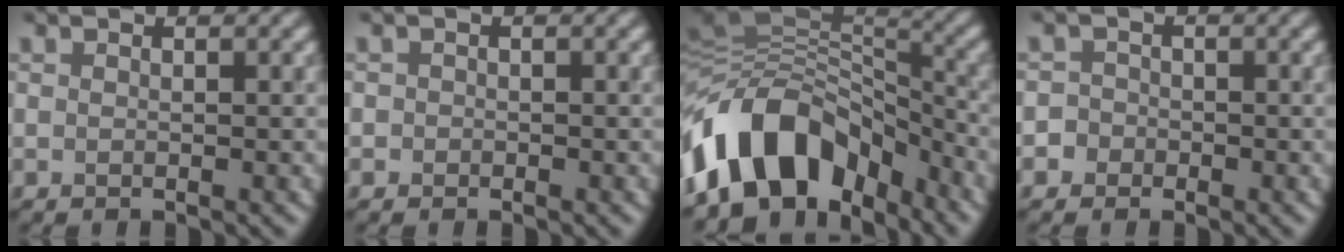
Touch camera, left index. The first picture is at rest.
{"total": 0.6, "force": [-0.2, 0.6, -0.2], "torque": [0.012, -0.001, -0.006]}
{"total": 11.4, "force": [-6.2, 7.0, 6.5], "torque": [-0.102, 0.034, -0.124]}
{"total": 2.0, "force": [-0.8, 1.8, 0.0], "torque": [0.024, 0.013, -0.025]}